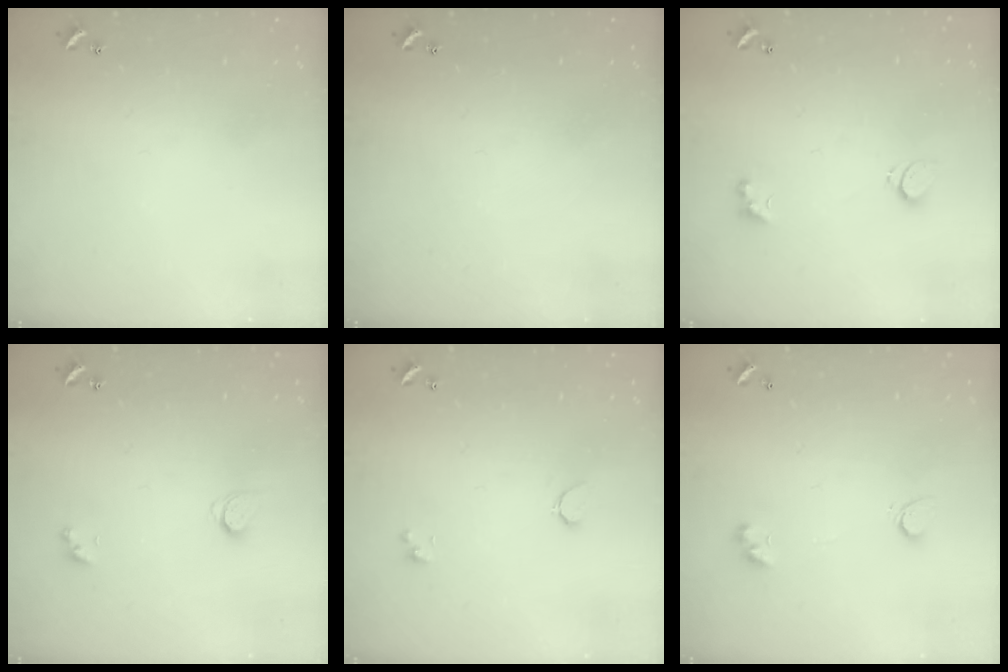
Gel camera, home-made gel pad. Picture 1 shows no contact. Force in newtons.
{"total": 0.0}
{"total": 2.2, "press": 2.1, "slide": 0.6}
{"total": 2.6, "press": 2.6, "slide": 0.3}
{"total": 0.6, "press": 0.4, "slide": 0.5}
{"total": 2.9, "press": 2.6, "slide": 1.3}